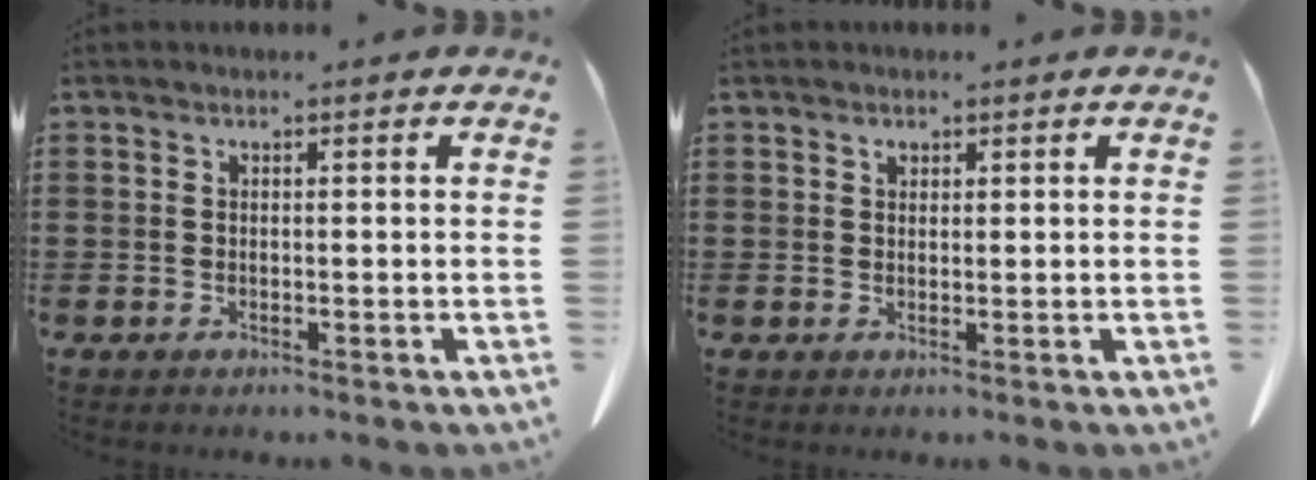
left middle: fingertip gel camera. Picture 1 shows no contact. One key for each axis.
{"total": 0.9, "fx": 0.6, "fy": 0.5, "fz": 0.4, "tx": -0.003, "ty": -0.004, "tz": 0.012}